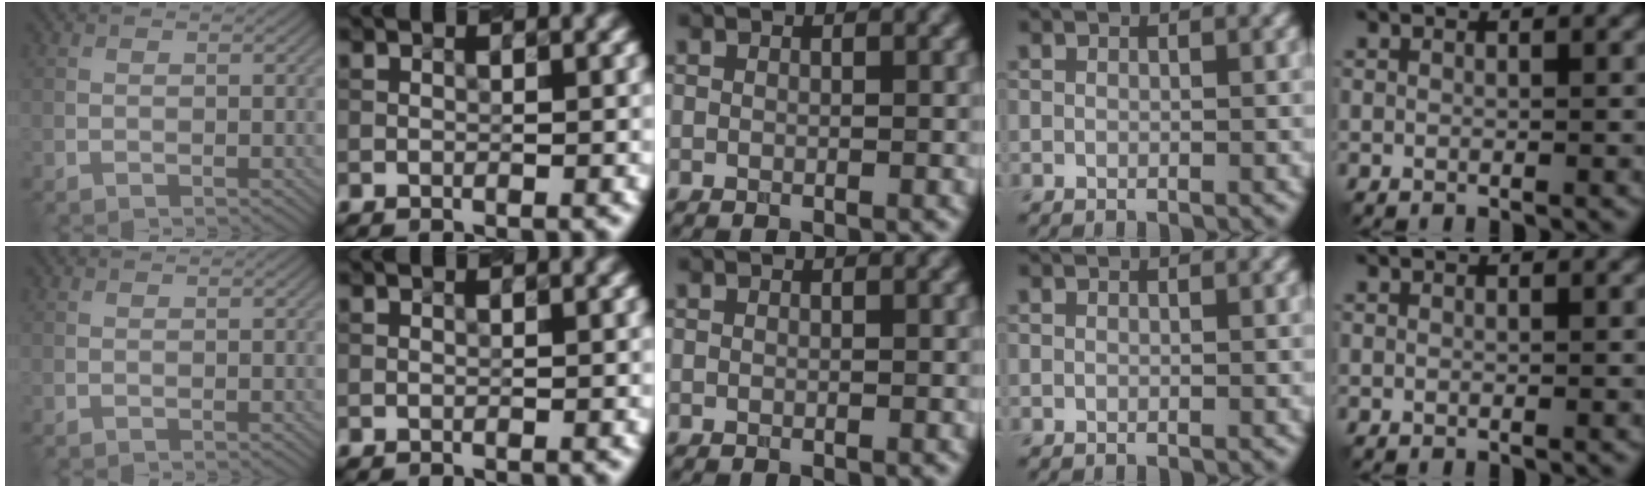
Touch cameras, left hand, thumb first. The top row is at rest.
{}